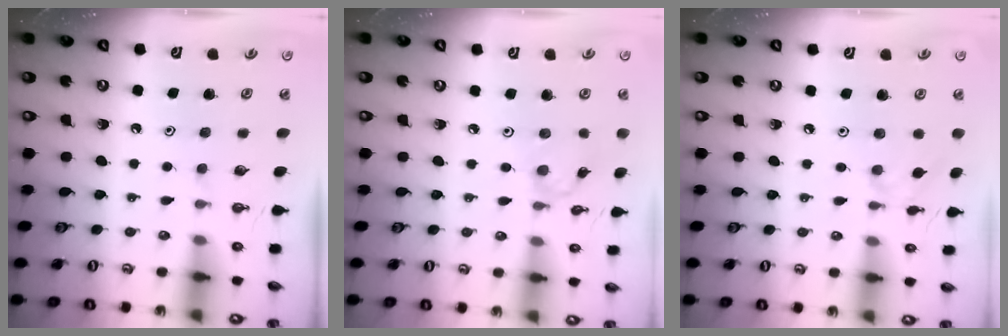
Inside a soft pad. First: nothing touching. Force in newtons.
{"total": 1.1, "press": 1.1, "slide": 0.3}
{"total": 1.1, "press": 1.0, "slide": 0.2}